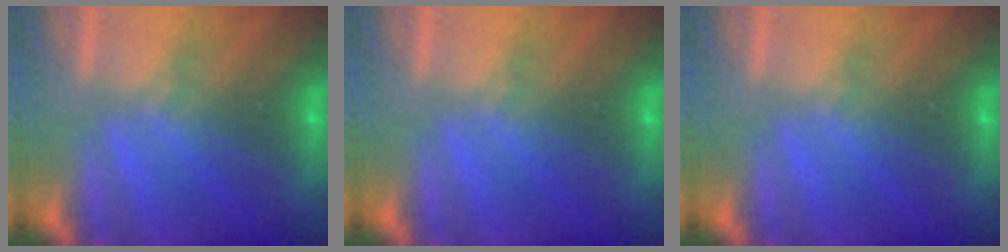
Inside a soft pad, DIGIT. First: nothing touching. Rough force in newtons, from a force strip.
{"total": 0.0}
{"total": 0.0}